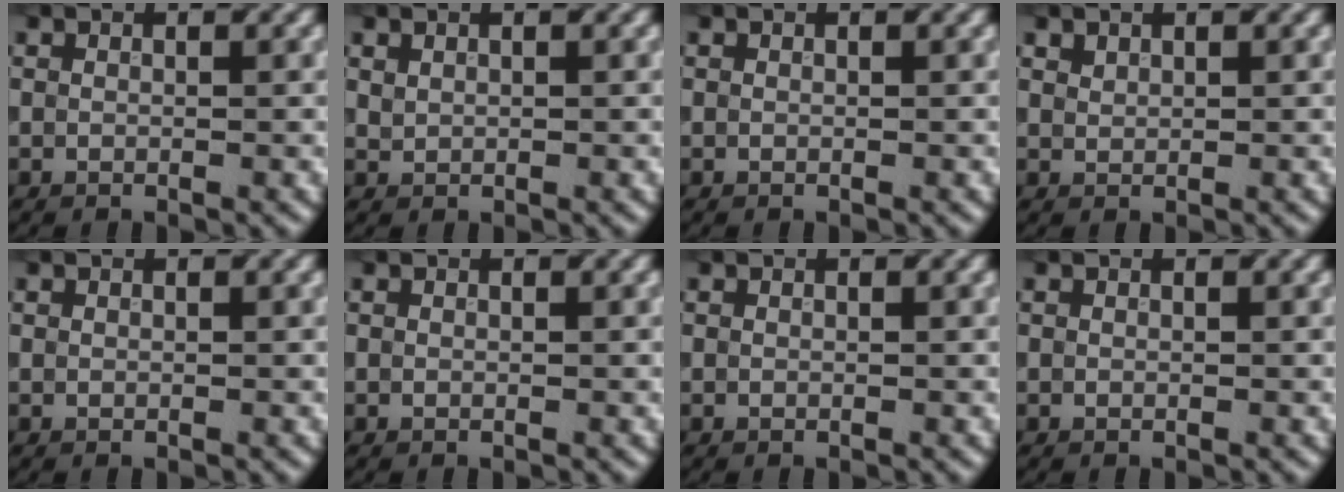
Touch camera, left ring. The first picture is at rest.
{"total": 0.9, "force": [0.6, 0.7, 0.2], "torque": [-0.010, -0.001, 0.018]}
{"total": 0.0}
{"total": 1.4, "force": [1.1, 0.7, 0.4], "torque": [-0.017, -0.003, 0.026]}
{"total": 0.0}
{"total": 0.0}
{"total": 0.0}
{"total": 0.0}